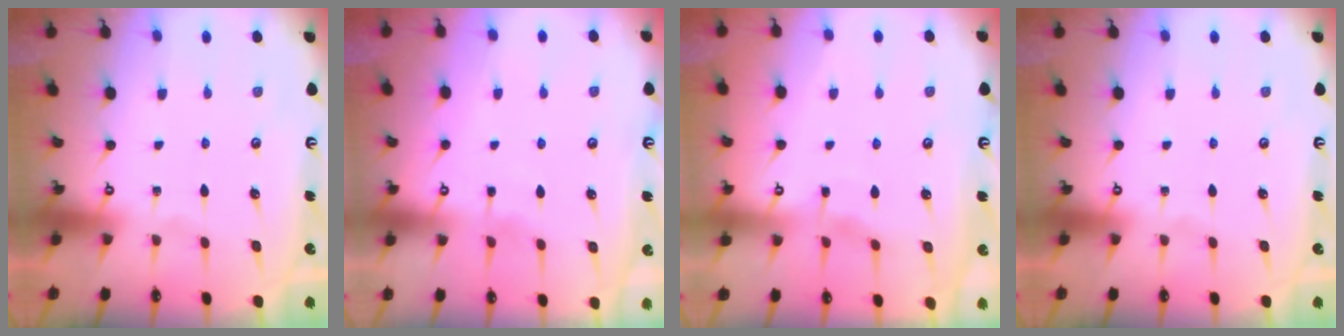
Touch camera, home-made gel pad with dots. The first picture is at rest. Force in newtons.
{"total": 3.4, "press": 3.3, "slide": 0.5}
{"total": 2.7, "press": 2.7, "slide": 0.3}
{"total": 0.0}